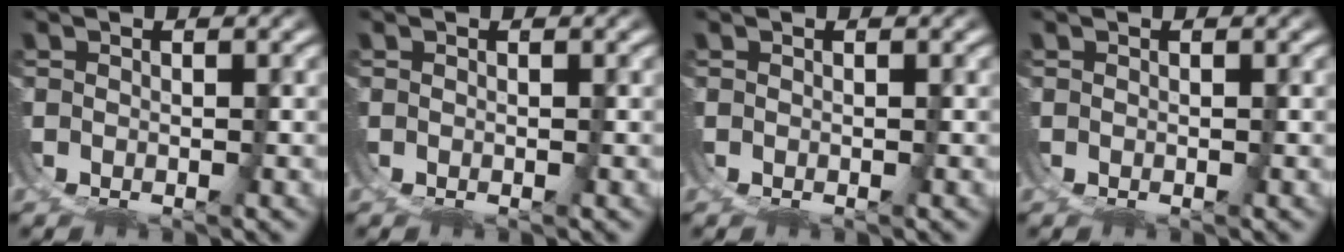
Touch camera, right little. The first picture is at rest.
{"total": 0.0}
{"total": 0.0}
{"total": 0.0}